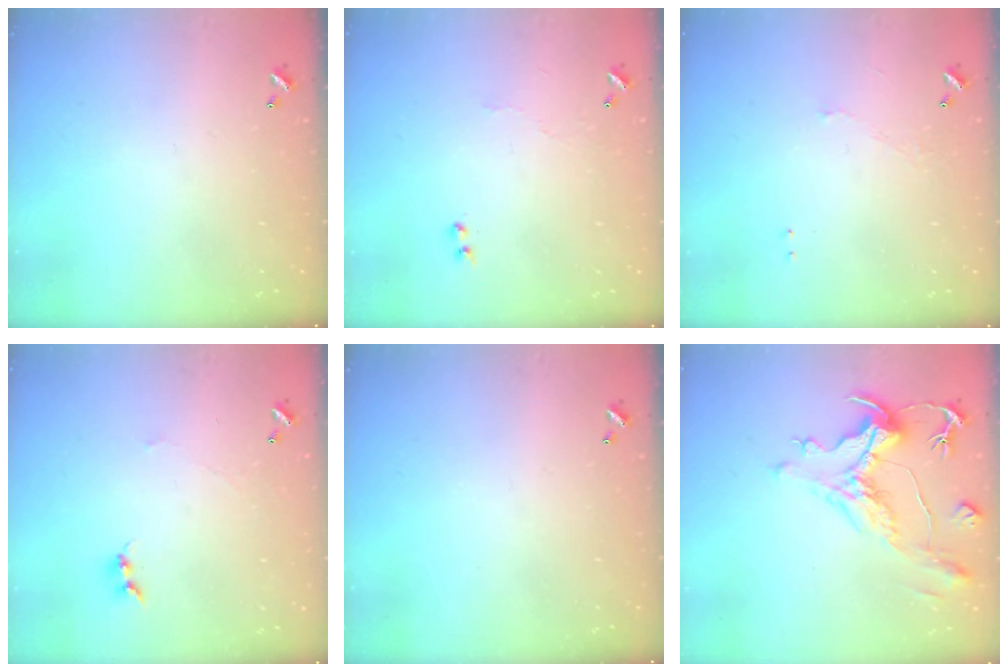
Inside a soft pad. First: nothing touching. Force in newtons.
{"total": 3.0, "press": 2.9, "slide": 0.6}
{"total": 1.4, "press": 1.3, "slide": 0.5}
{"total": 1.1, "press": 1.0, "slide": 0.5}
{"total": 0.0}
{"total": 2.0, "press": 0.9, "slide": 1.8}